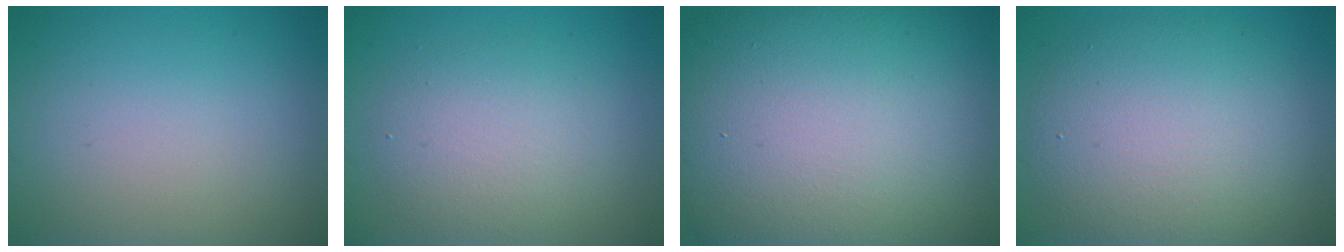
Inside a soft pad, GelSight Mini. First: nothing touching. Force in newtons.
{"total": 4.2, "press": 4.2, "slide": 0.5}
{"total": 20.5, "press": 20.4, "slide": 1.2}
{"total": 8.6, "press": 8.6, "slide": 0.5}